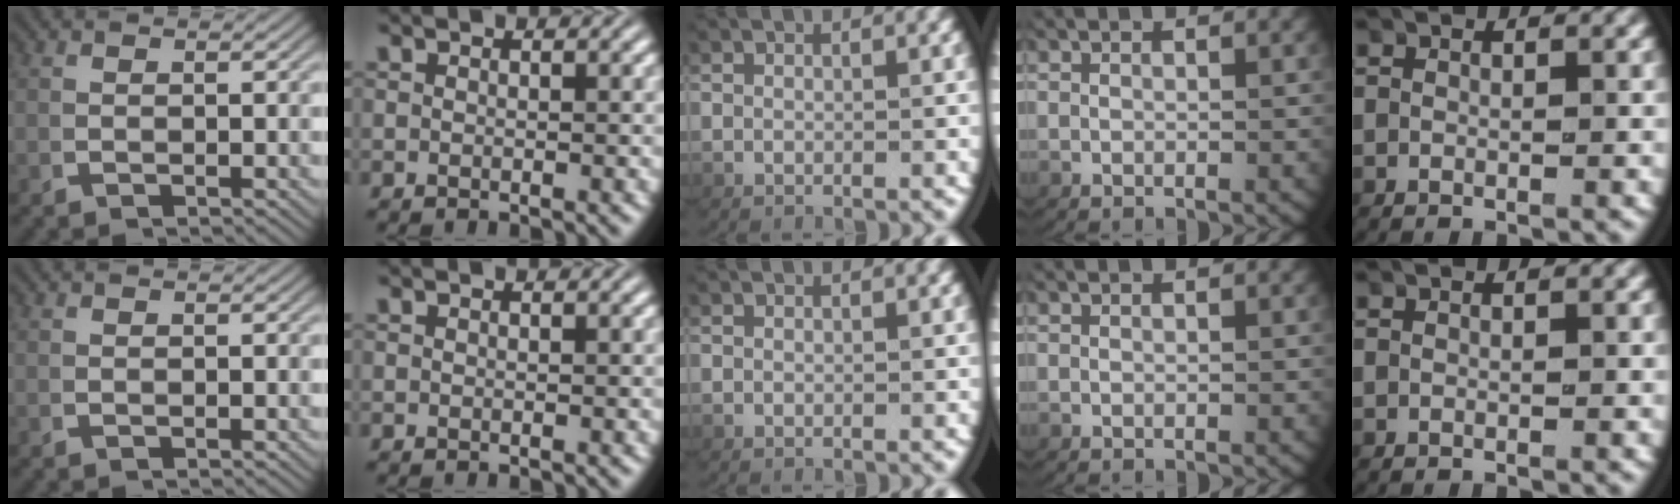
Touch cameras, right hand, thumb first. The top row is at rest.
{}